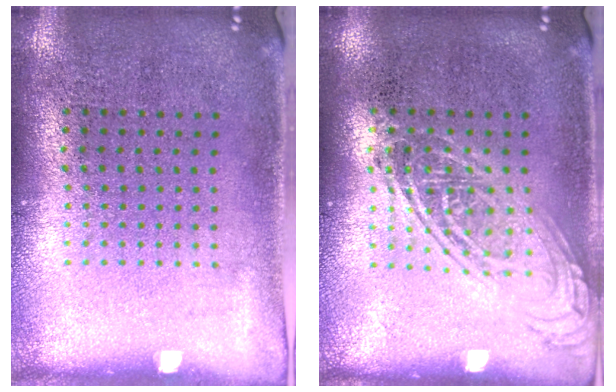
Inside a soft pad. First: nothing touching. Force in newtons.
{"total": 1.6, "press": 1.6, "slide": 0.1}